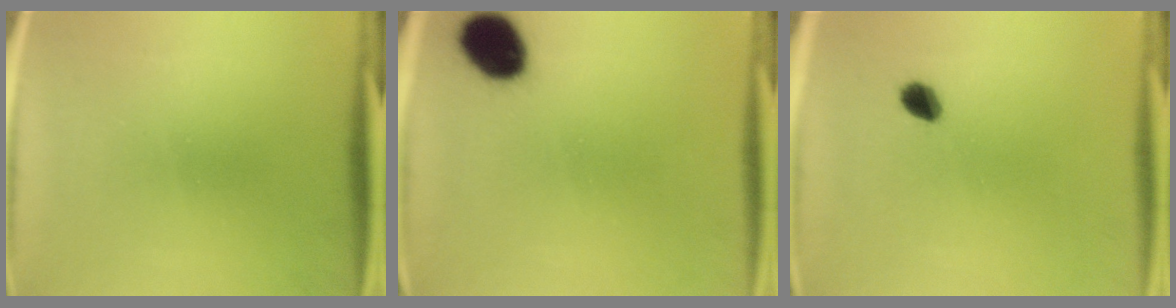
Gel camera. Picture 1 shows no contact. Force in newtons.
{"total": 9.8}
{"total": 2.9}